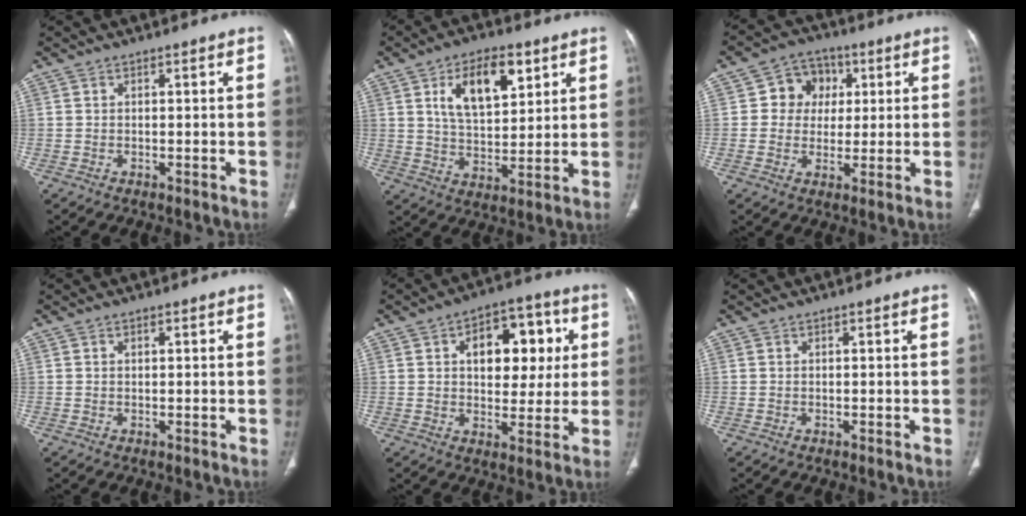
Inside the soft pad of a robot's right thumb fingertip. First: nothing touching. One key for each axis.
{"total": 13.2, "fx": 5.6, "fy": 6.8, "fz": 9.9, "tx": -0.136, "ty": -0.018, "tz": 0.103}
{"total": 8.2, "fx": 1.7, "fy": 7.4, "fz": 3.2, "tx": -0.003, "ty": 0.005, "tz": 0.023}
{"total": 0.7, "fx": 0.3, "fy": 0.4, "fz": 0.5, "tx": -0.009, "ty": 0.000, "tz": 0.005}
{"total": 14.8, "fx": 3.6, "fy": 9.2, "fz": 10.9, "tx": -0.098, "ty": 0.011, "tz": 0.052}
{"total": 0.0}